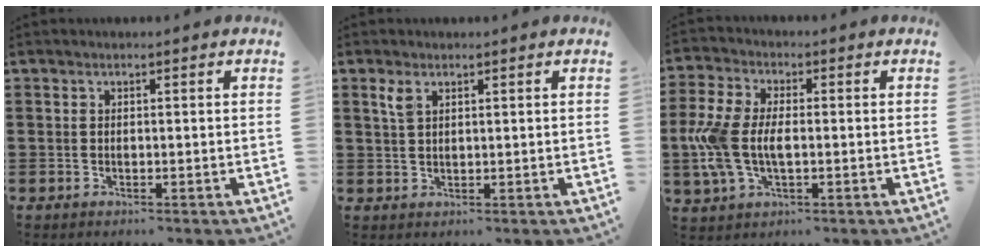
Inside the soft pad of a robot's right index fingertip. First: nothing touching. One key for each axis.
{"total": 2.1, "fx": 1.1, "fy": 1.0, "fz": 1.5, "tx": -0.034, "ty": 0.004, "tz": 0.020}
{"total": 8.0, "fx": -0.8, "fy": 4.5, "fz": 6.5, "tx": -0.172, "ty": -0.006, "tz": -0.026}